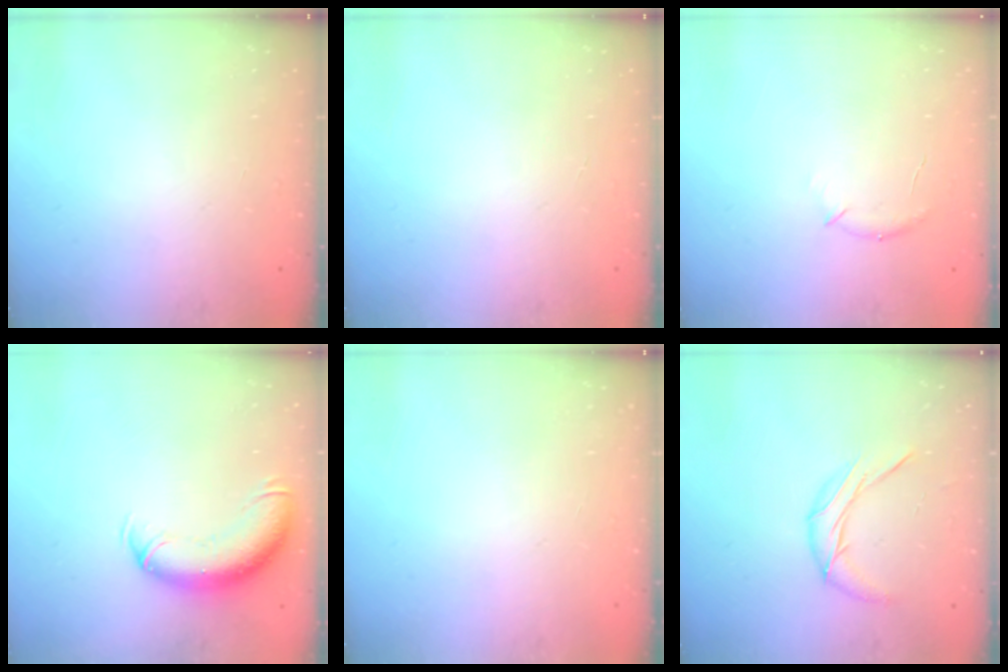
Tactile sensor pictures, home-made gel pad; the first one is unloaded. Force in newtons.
{"total": 0.0}
{"total": 6.9, "press": 6.7, "slide": 1.8}
{"total": 12.5, "press": 12.2, "slide": 3.0}
{"total": 0.0}
{"total": 8.4, "press": 8.4, "slide": 0.3}